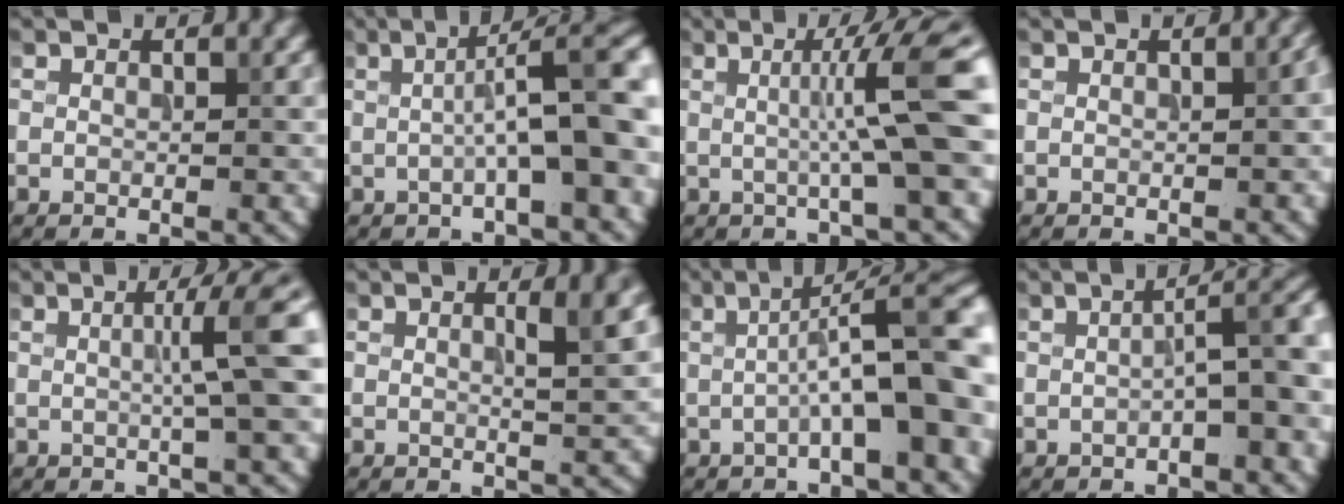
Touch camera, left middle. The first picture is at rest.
{"total": 7.8, "force": [-0.3, 1.5, 7.7], "torque": [-0.107, 0.019, -0.008]}
{"total": 7.0, "force": [0.5, 0.7, 6.9], "torque": [-0.105, 0.008, 0.006]}
{"total": 1.7, "force": [0.1, 0.6, 1.6], "torque": [-0.012, 0.008, 0.000]}
{"total": 5.0, "force": [0.5, 0.4, 4.9], "torque": [-0.070, 0.008, 0.005]}
{"total": 3.7, "force": [1.0, 0.8, 3.4], "torque": [-0.042, 0.003, 0.010]}
{"total": 9.0, "force": [-1.2, 2.0, 8.7], "torque": [-0.124, 0.023, -0.021]}
{"total": 5.0, "force": [-0.6, 1.1, 4.9], "torque": [-0.068, 0.014, -0.009]}